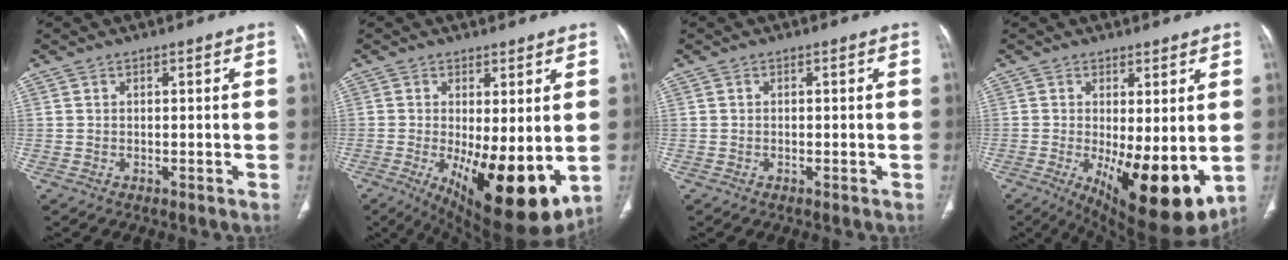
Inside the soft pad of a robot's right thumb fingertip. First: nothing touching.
{"total": 16.5, "force": [-2.9, 6.0, 15.0], "torque": [-0.213, -0.035, -0.020]}
{"total": 0.0}
{"total": 15.4, "force": [-2.7, 5.6, 14.1], "torque": [-0.203, -0.034, -0.018]}